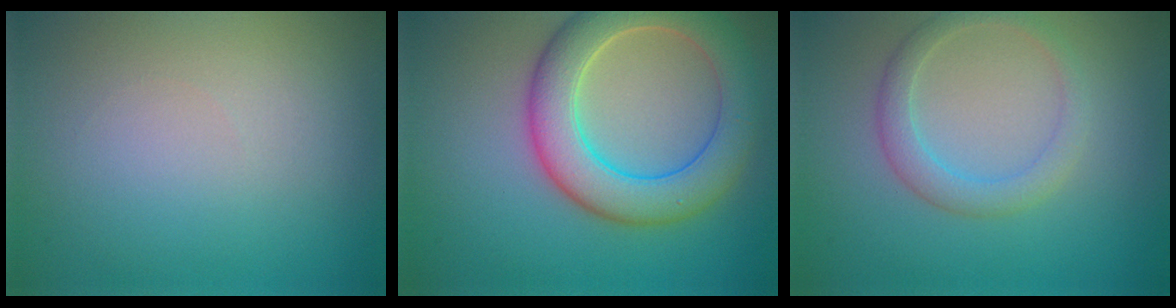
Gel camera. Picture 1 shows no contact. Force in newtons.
{"total": 7.8, "press": 7.8, "slide": 0.3}
{"total": 2.6, "press": 2.5, "slide": 0.2}